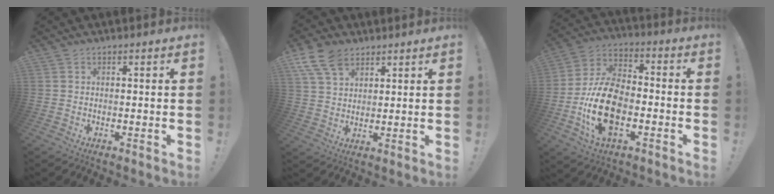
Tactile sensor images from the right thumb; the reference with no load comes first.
{"total": 9.7, "force": [5.9, 5.7, 5.2], "torque": [-0.098, -0.016, 0.118]}
{"total": 19.1, "force": [-5.9, 11.4, 14.2], "torque": [-0.270, 0.027, -0.095]}